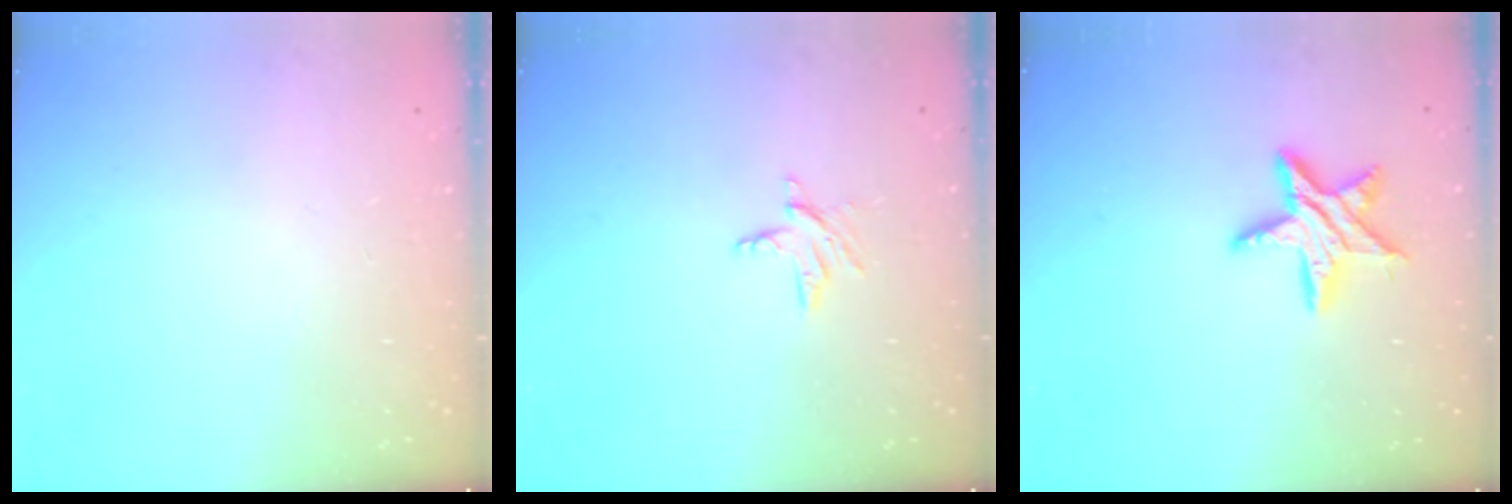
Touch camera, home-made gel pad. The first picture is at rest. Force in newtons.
{"total": 3.4, "press": 3.4, "slide": 0.4}
{"total": 12.4, "press": 12.4, "slide": 0.8}